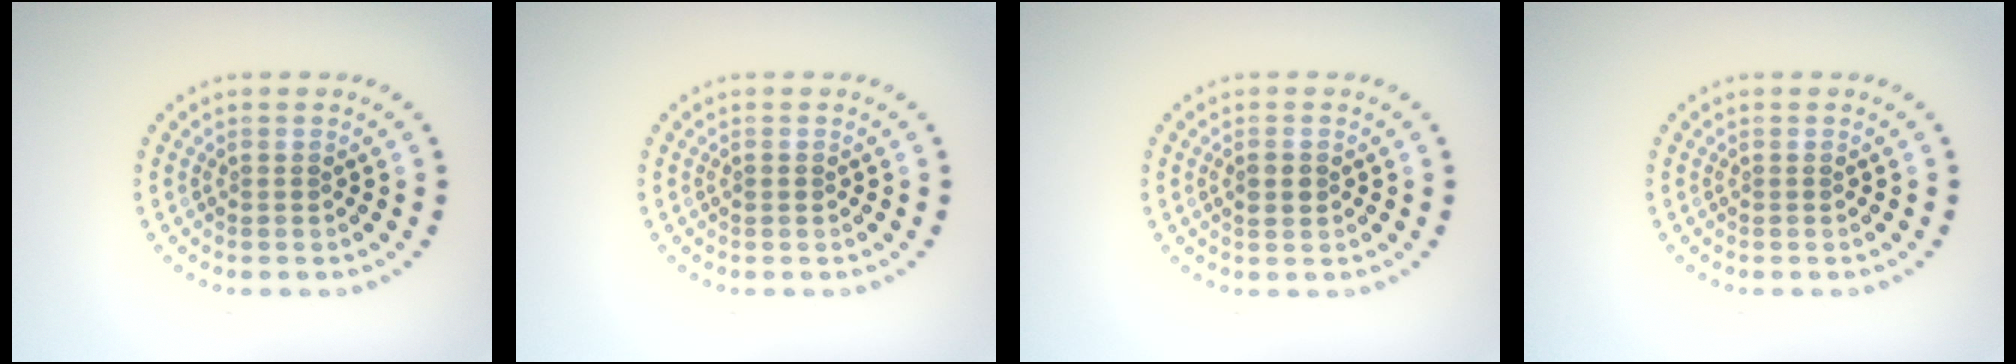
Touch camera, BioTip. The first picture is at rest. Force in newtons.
{"total": 0.5, "press": 0.5, "slide": 0.2}
{"total": 1.2, "press": 1.2, "slide": 0.2}
{"total": 0.0}